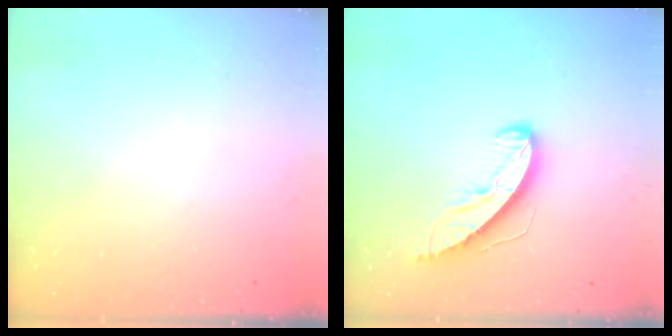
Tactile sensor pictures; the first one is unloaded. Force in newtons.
{"total": 8.4, "press": 8.4, "slide": 0.2}